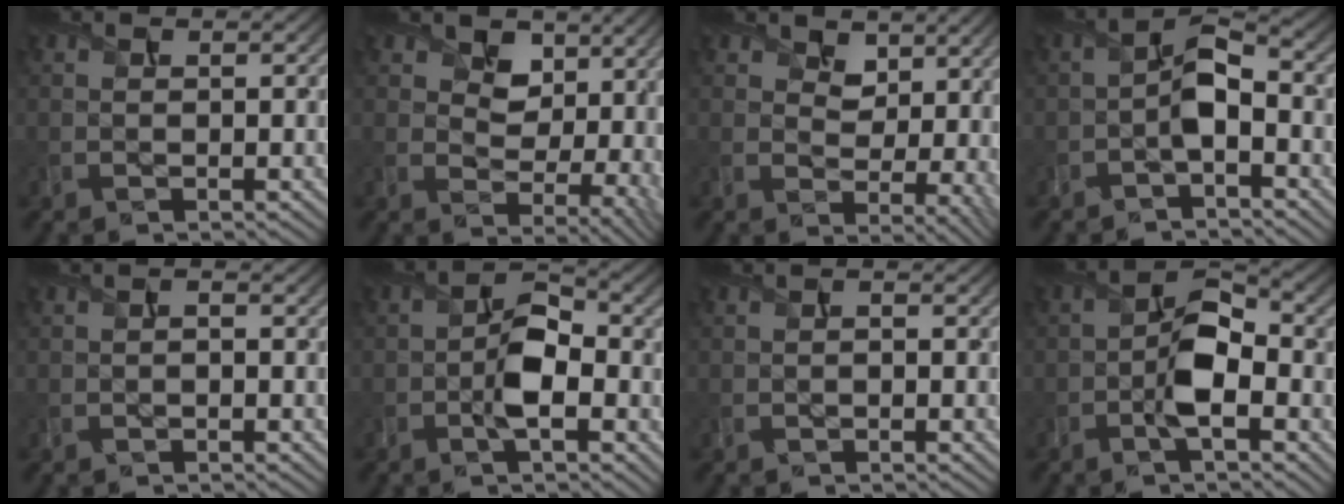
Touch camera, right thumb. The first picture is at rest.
{"total": 7.9, "force": [3.6, 5.3, 4.8], "torque": [-0.085, -0.011, 0.054]}
{"total": 6.0, "force": [3.0, 3.8, 3.6], "torque": [-0.068, -0.011, 0.047]}
{"total": 4.2, "force": [-1.6, 1.6, 3.5], "torque": [-0.068, 0.011, -0.038]}
{"total": 0.8, "force": [-0.4, 0.3, 0.6], "torque": [-0.013, 0.000, -0.007]}
{"total": 5.3, "force": [-1.4, 2.1, 4.7], "torque": [-0.085, 0.009, -0.034]}
{"total": 1.1, "force": [-0.4, 0.4, 1.0], "torque": [-0.018, -0.001, -0.006]}
{"total": 5.9, "force": [-1.8, 2.4, 5.1], "torque": [-0.091, 0.012, -0.041]}